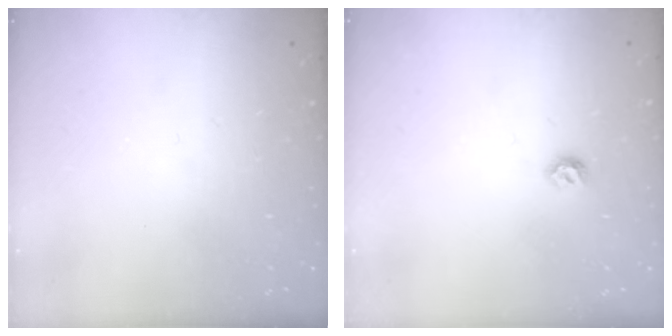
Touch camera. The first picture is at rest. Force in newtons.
{"total": 5.0, "press": 4.9, "slide": 1.1}